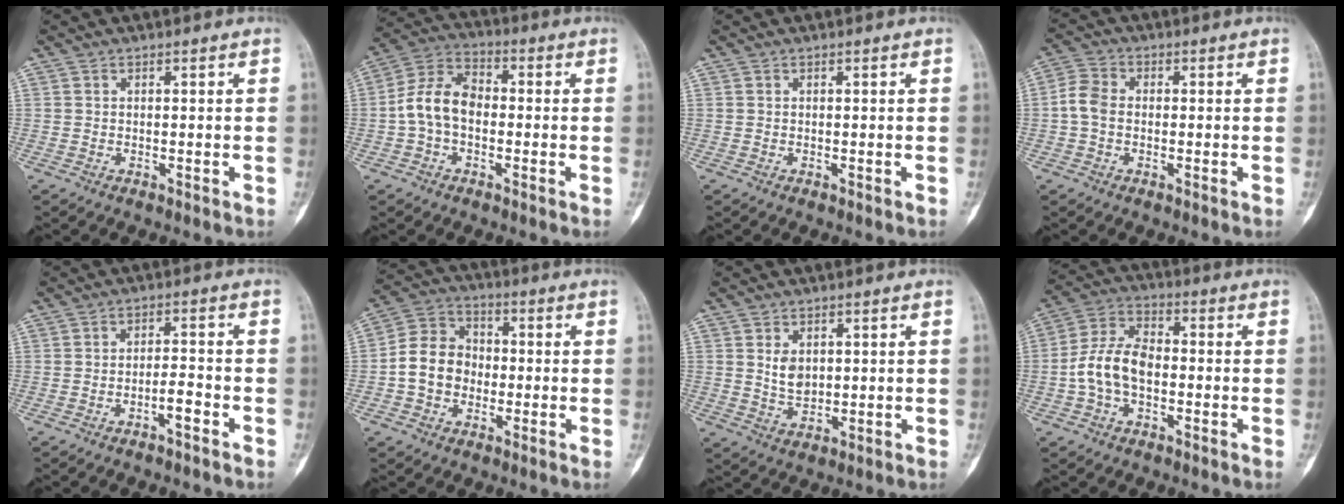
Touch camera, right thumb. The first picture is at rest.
{"total": 9.6, "force": [-1.2, 6.5, 7.0], "torque": [-0.125, 0.034, -0.034]}
{"total": 0.0}
{"total": 5.0, "force": [-0.4, 3.7, 3.3], "torque": [-0.066, 0.016, -0.016]}
{"total": 3.5, "force": [-2.0, 1.0, 2.6], "torque": [-0.046, 0.024, -0.034]}
{"total": 10.1, "force": [-1.5, 8.4, 5.4], "torque": [-0.079, 0.037, -0.038]}
{"total": 4.2, "force": [1.1, 2.9, 2.9], "torque": [-0.037, -0.011, 0.026]}
{"total": 10.0, "force": [-1.7, 6.3, 7.6], "torque": [-0.147, 0.034, -0.041]}